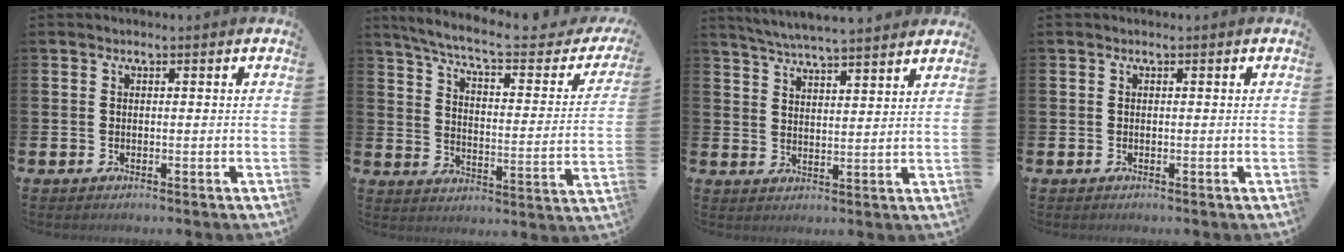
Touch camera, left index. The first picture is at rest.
{"total": 7.4, "force": [6.2, 1.3, 3.9], "torque": [-0.099, -0.041, 0.098]}
{"total": 5.3, "force": [5.3, -0.1, 0.9], "torque": [-0.041, -0.027, 0.094]}
{"total": 0.0}